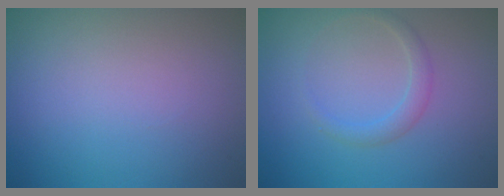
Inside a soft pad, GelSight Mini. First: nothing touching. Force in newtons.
{"total": 1.5, "press": 1.5, "slide": 0.2}